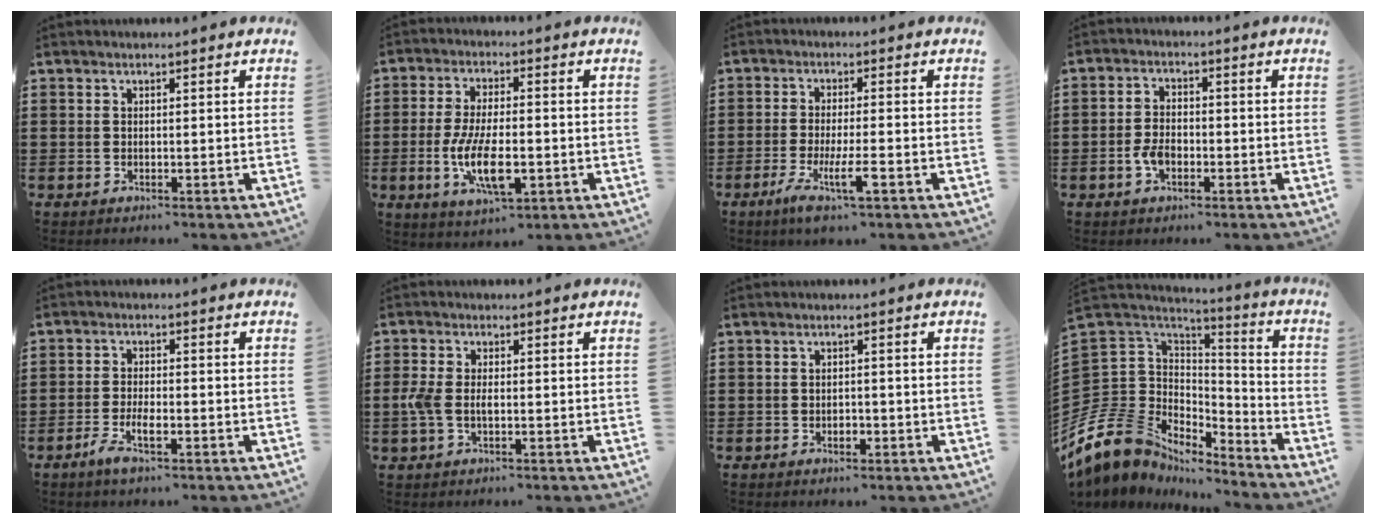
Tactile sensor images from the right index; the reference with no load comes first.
{"total": 9.8, "force": [-2.5, 3.9, 8.7], "torque": [-0.191, -0.015, -0.046]}
{"total": 6.2, "force": [-2.8, 0.7, 5.4], "torque": [-0.107, -0.014, -0.052]}
{"total": 3.7, "force": [-1.4, 2.3, 2.6], "torque": [-0.061, -0.001, -0.029]}
{"total": 3.7, "force": [-2.0, 1.1, 2.9], "torque": [-0.065, -0.002, -0.040]}
{"total": 3.3, "force": [-0.5, 1.8, 2.7], "torque": [-0.066, -0.001, -0.013]}
{"total": 1.4, "force": [-0.6, 0.9, 0.9], "torque": [-0.018, 0.000, -0.012]}
{"total": 12.0, "force": [-7.1, 9.1, 3.5], "torque": [-0.133, -0.001, -0.137]}